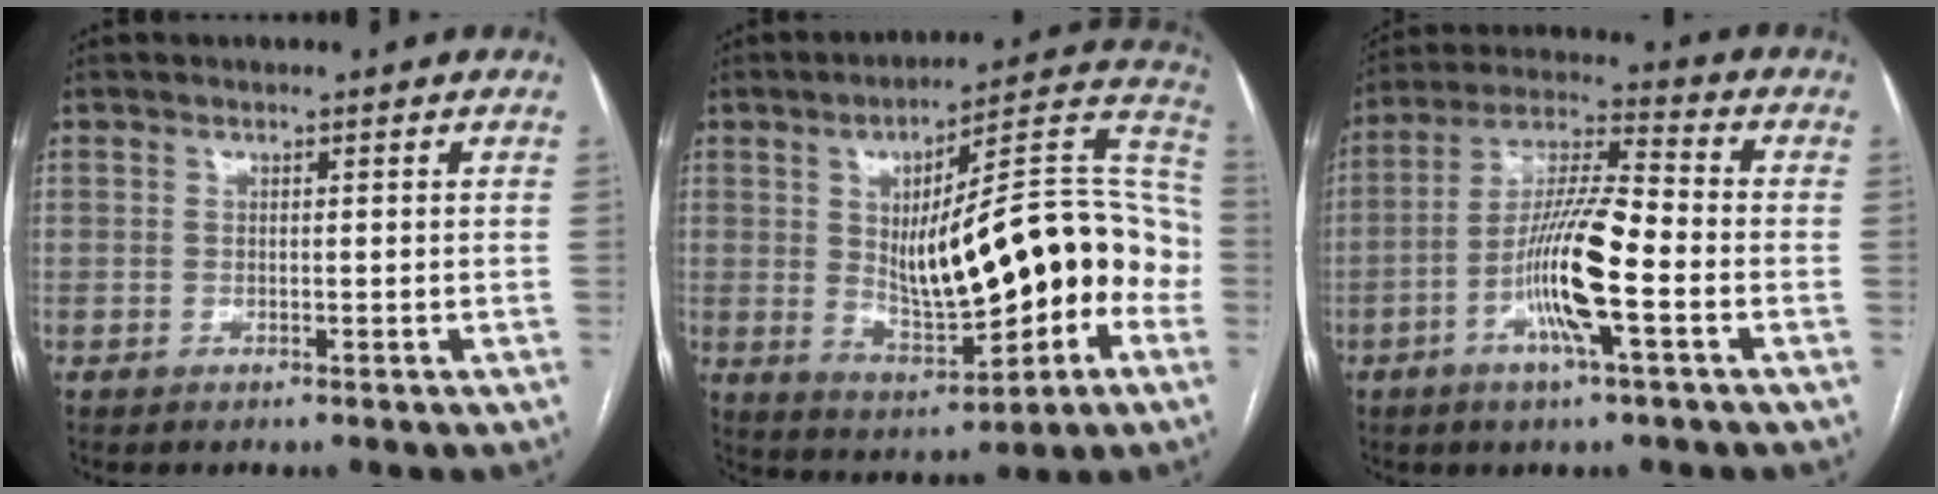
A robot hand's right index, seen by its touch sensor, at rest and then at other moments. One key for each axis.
{"total": 22.4, "fx": -2.3, "fy": 6.2, "fz": 21.4, "tx": -0.296, "ty": 0.035, "tz": -0.017}
{"total": 12.8, "fx": -4.0, "fy": 1.2, "fz": 12.1, "tx": -0.233, "ty": 0.003, "tz": -0.077}